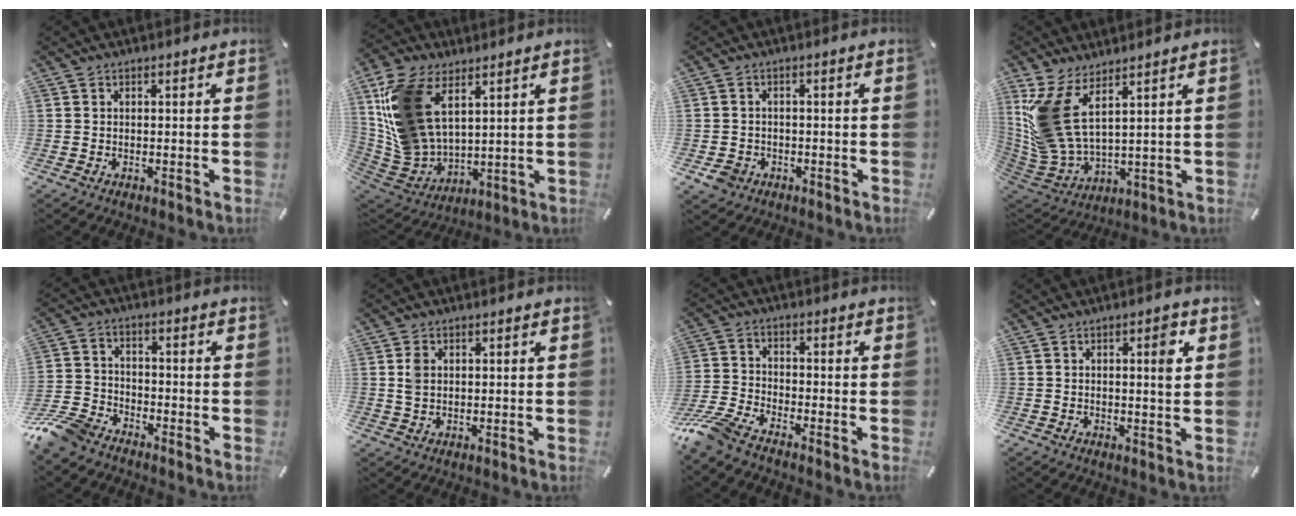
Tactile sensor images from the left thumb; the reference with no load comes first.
{"total": 17.8, "force": [7.8, 12.1, 10.5], "torque": [-0.252, -0.036, 0.148]}
{"total": 3.9, "force": [-1.8, 3.2, 1.3], "torque": [-0.033, 0.004, -0.034]}
{"total": 13.4, "force": [6.9, 6.7, 9.4], "torque": [-0.232, -0.045, 0.128]}
{"total": 8.9, "force": [-7.4, 3.9, 3.0], "torque": [-0.073, 0.031, -0.146]}
{"total": 3.2, "force": [0.7, 2.4, 2.0], "torque": [-0.036, 0.003, 0.011]}
{"total": 8.0, "force": [-6.7, 2.1, 3.8], "torque": [-0.102, 0.011, -0.136]}
{"total": 4.3, "force": [1.3, 1.3, 3.9], "torque": [-0.048, -0.007, 0.013]}